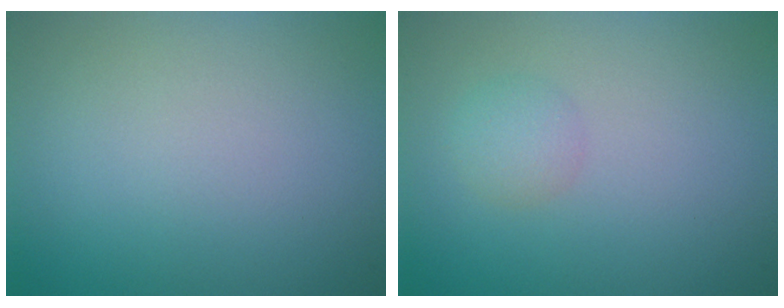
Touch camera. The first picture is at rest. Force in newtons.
{"total": 1.5, "press": 1.5, "slide": 0.0}